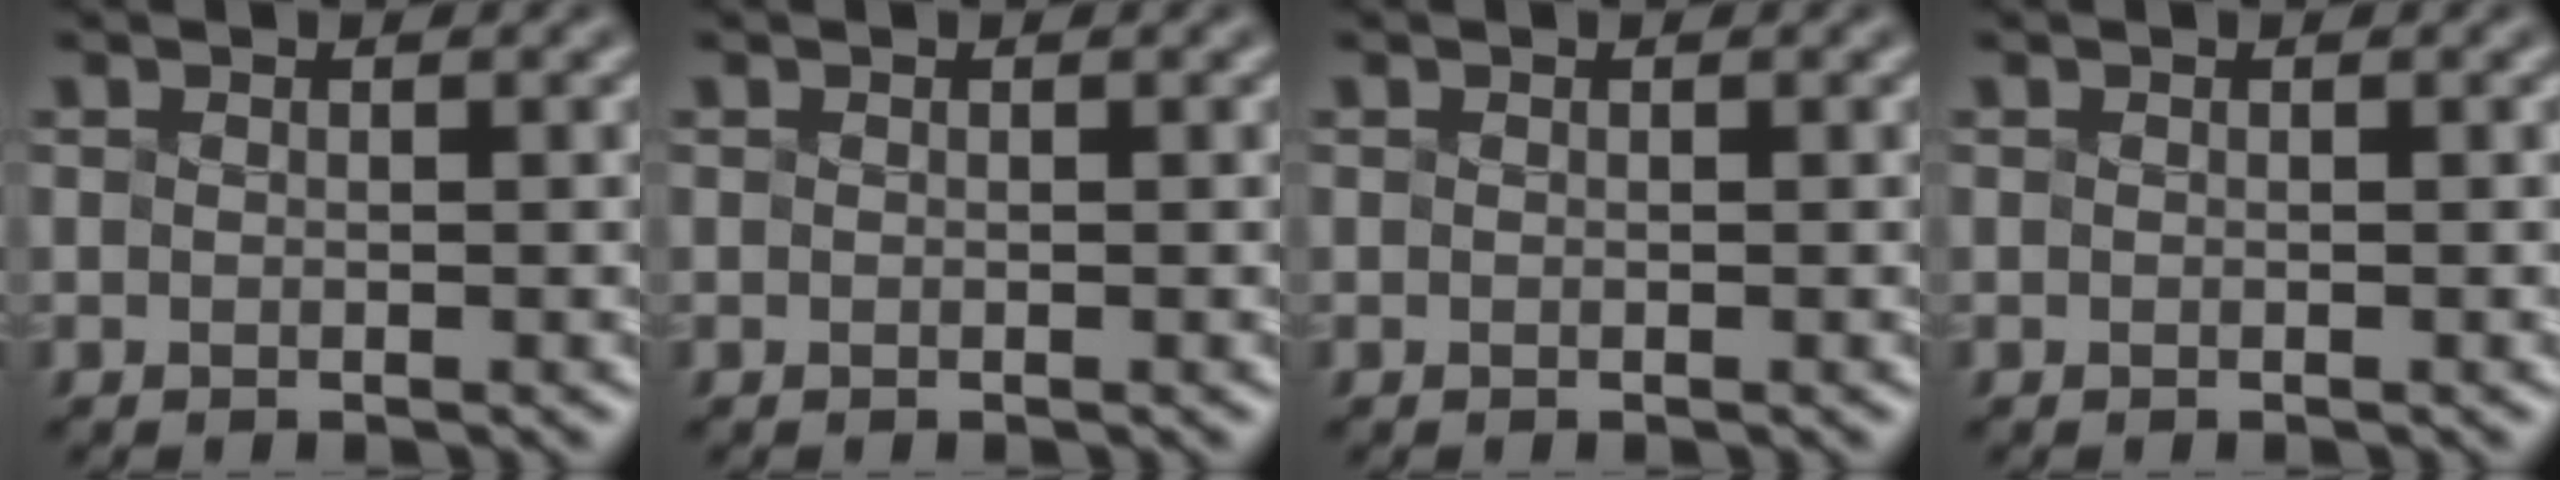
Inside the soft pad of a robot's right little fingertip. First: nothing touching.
{"total": 0.0}
{"total": 0.0}
{"total": 0.0}